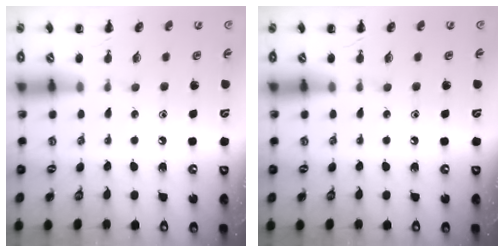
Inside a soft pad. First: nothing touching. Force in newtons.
{"total": 0.0}